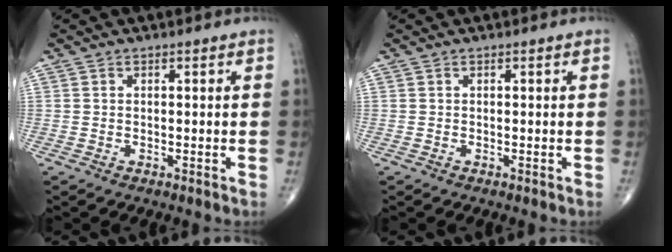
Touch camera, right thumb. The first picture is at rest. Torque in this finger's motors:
{"motor_torque": [-0.01, -0.01, 0.05, 0.05, 0.01]}